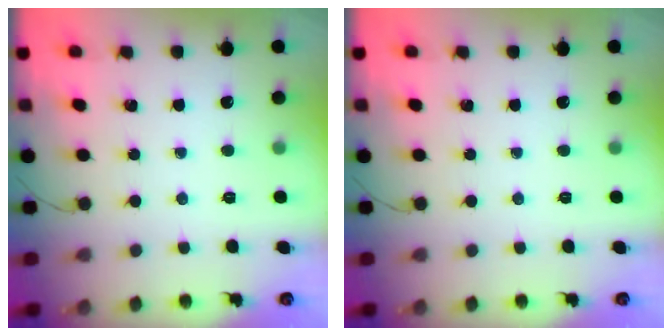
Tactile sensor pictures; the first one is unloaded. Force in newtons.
{"total": 0.0}